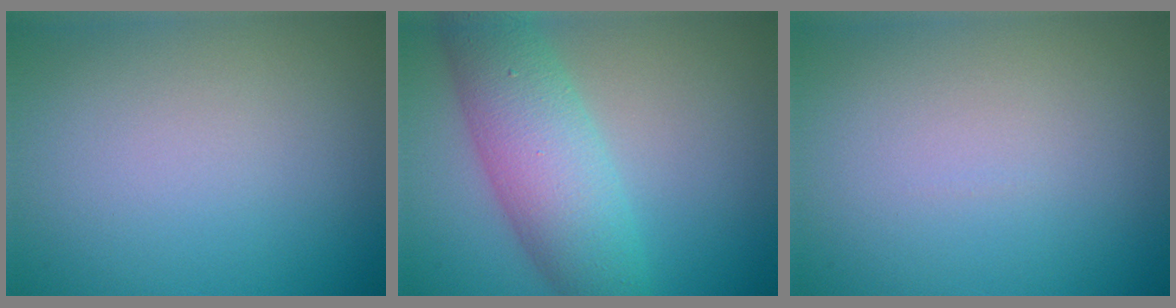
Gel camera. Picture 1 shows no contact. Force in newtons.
{"total": 6.9, "press": 6.9, "slide": 0.1}
{"total": 0.0}